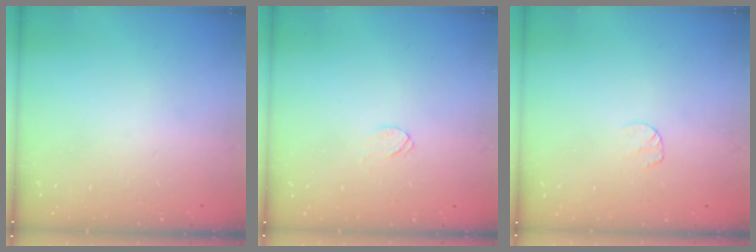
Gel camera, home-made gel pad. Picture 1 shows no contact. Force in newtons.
{"total": 3.2, "press": 3.2, "slide": 0.3}
{"total": 3.5, "press": 3.5, "slide": 0.3}